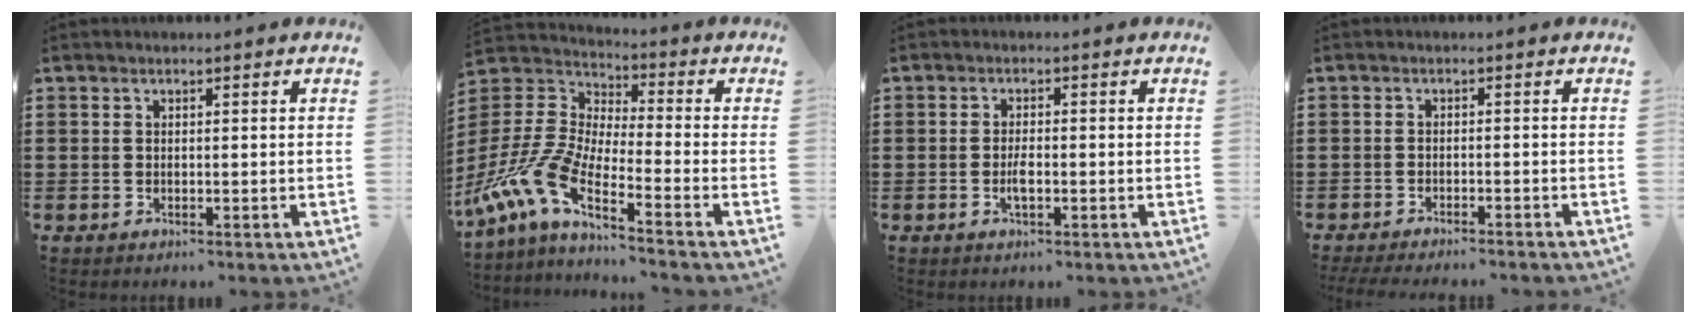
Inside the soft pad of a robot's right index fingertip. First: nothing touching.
{"total": 8.2, "force": [-5.8, 2.2, 5.4], "torque": [-0.163, -0.022, -0.131]}
{"total": 2.5, "force": [-0.7, 0.9, 2.3], "torque": [-0.042, 0.003, -0.012]}
{"total": 2.2, "force": [-2.1, -0.2, 0.5], "torque": [-0.015, -0.005, -0.044]}